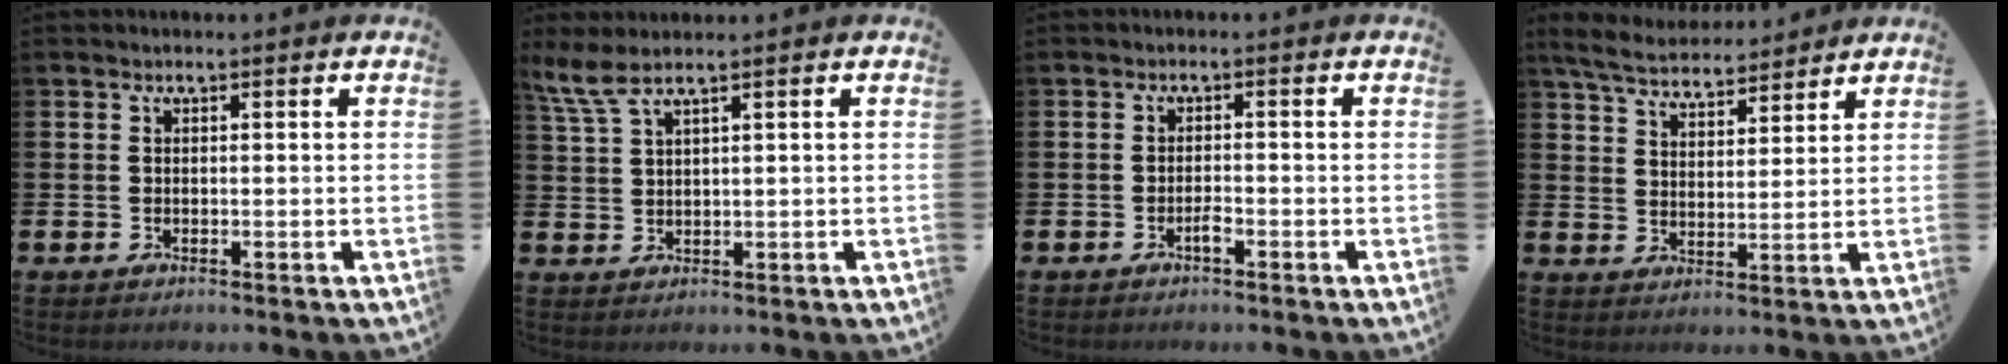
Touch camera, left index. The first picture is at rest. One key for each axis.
{"total": 4.3, "fx": 3.1, "fy": 0.4, "fz": 3.0, "tx": -0.063, "ty": -0.004, "tz": 0.056}
{"total": 1.2, "fx": -0.7, "fy": 0.2, "fz": 1.0, "tx": -0.021, "ty": -0.002, "tz": -0.013}
{"total": 6.0, "fx": 5.8, "fy": 1.1, "fz": 1.1, "tx": -0.041, "ty": -0.032, "tz": 0.104}